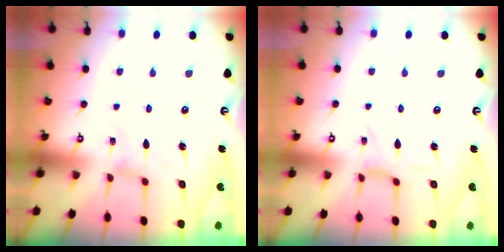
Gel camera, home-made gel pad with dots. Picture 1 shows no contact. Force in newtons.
{"total": 0.0}